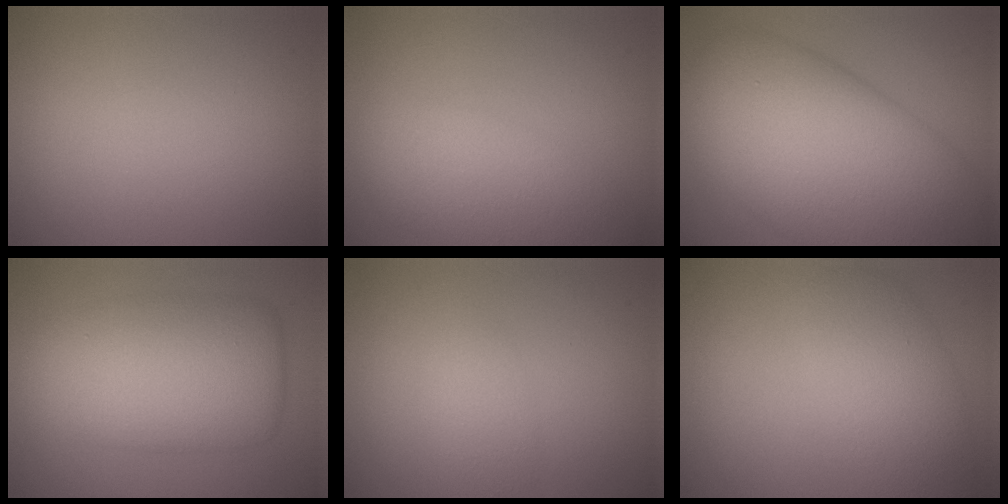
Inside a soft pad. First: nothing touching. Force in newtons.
{"total": 6.1, "press": 6.1, "slide": 0.5}
{"total": 15.7, "press": 15.6, "slide": 0.7}
{"total": 9.2, "press": 9.2, "slide": 0.1}
{"total": 1.8, "press": 1.8, "slide": 0.1}
{"total": 5.2, "press": 5.2, "slide": 0.2}